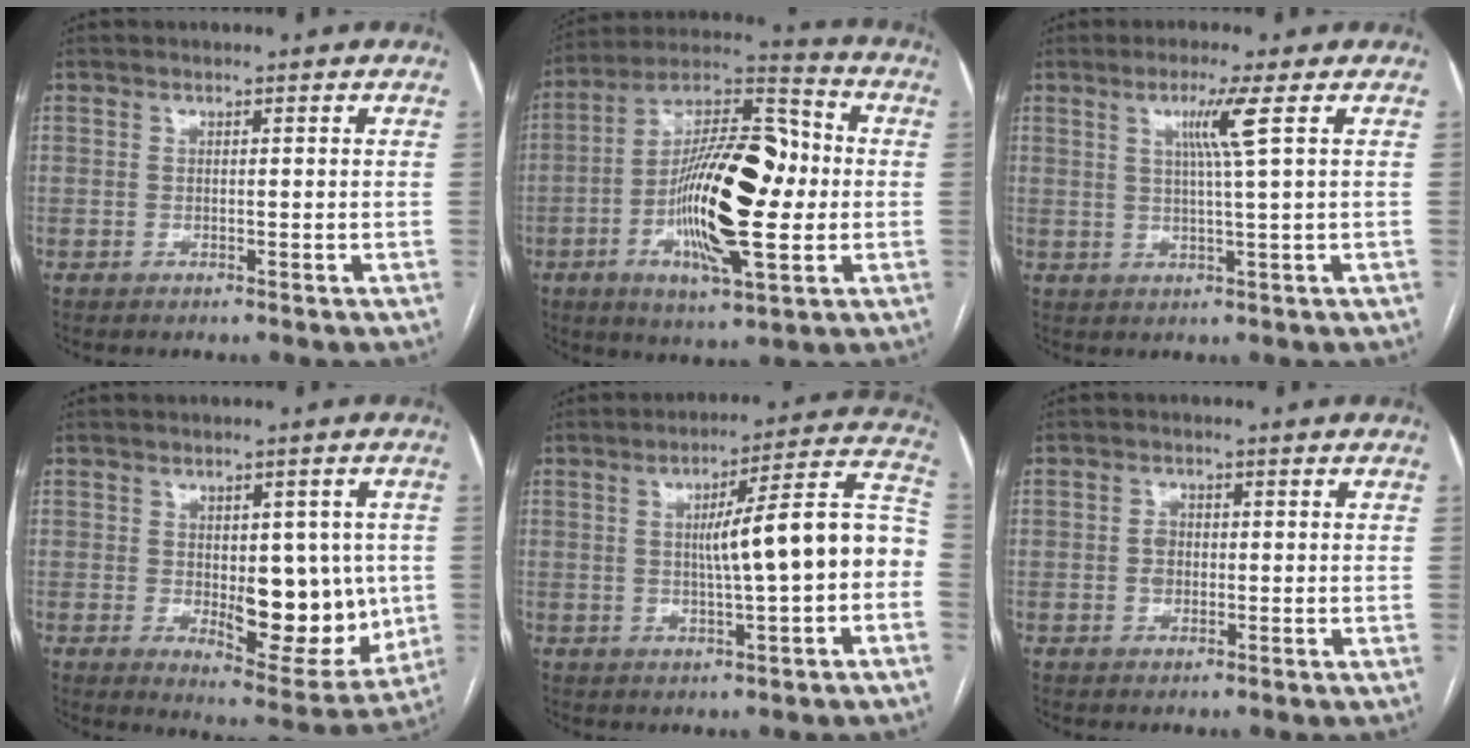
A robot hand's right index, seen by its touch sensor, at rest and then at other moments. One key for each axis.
{"total": 20.4, "fx": -2.3, "fy": 5.9, "fz": 19.4, "tx": -0.350, "ty": 0.017, "tz": -0.041}
{"total": 4.7, "fx": 1.7, "fy": -1.3, "fz": 4.2, "tx": -0.082, "ty": -0.003, "tz": 0.033}
{"total": 12.5, "fx": -0.7, "fy": 5.7, "fz": 11.1, "tx": -0.131, "ty": -0.006, "tz": 0.009}
{"total": 13.2, "fx": -0.9, "fy": 0.9, "fz": 13.1, "tx": -0.176, "ty": 0.037, "tz": -0.011}
{"total": 2.1, "fx": -0.2, "fy": 1.7, "fz": 1.2, "tx": -0.019, "ty": 0.005, "tz": -0.003}